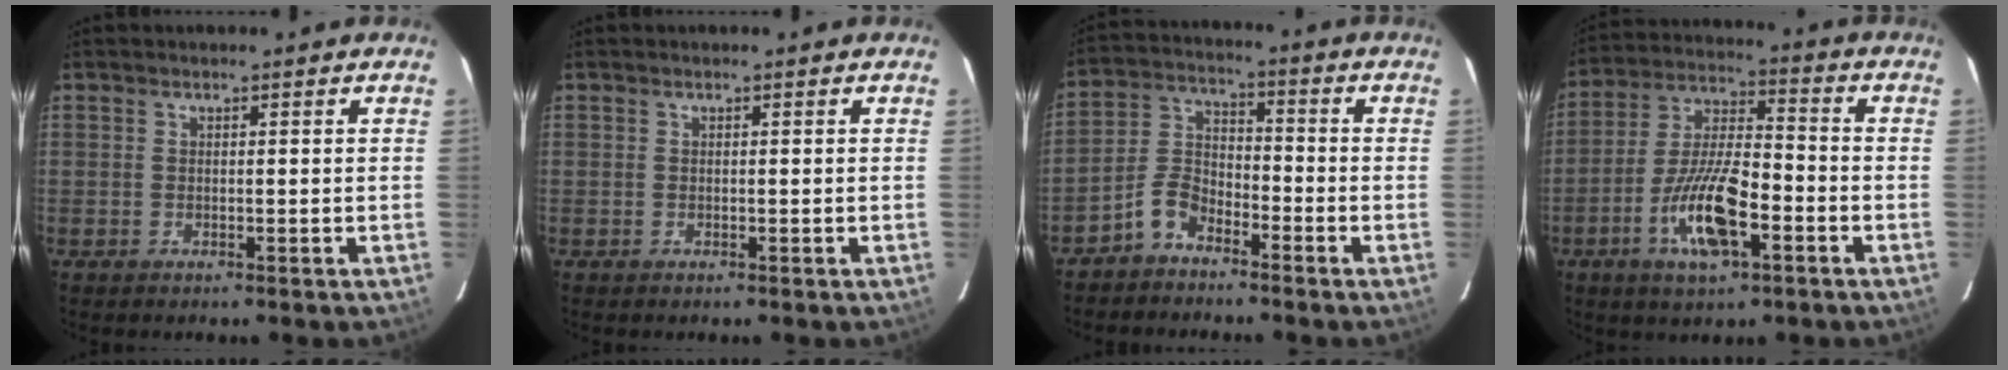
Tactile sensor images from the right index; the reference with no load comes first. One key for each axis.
{"total": 0.0}
{"total": 5.6, "fx": -4.1, "fy": 2.9, "fz": 2.5, "tx": -0.056, "ty": 0.008, "tz": -0.087}
{"total": 12.7, "fx": -5.1, "fy": 3.5, "fz": 11.1, "tx": -0.223, "ty": -0.001, "tz": -0.092}